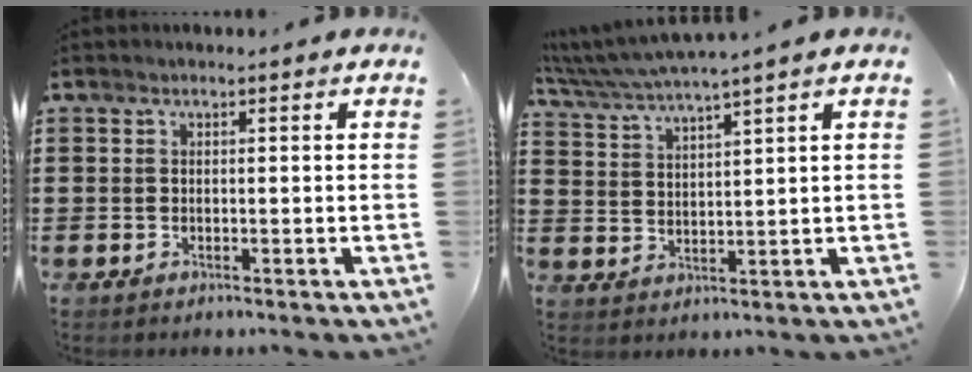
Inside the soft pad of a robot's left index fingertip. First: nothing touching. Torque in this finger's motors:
{"motor_torque": [1.08, -1.06, 0.44, 0.21]}